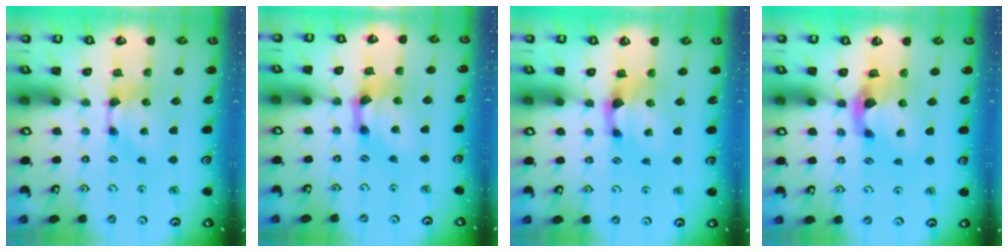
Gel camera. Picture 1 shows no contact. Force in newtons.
{"total": 2.4, "press": 1.6, "slide": 1.8}
{"total": 1.9, "press": 1.3, "slide": 1.4}
{"total": 2.8, "press": 2.5, "slide": 1.3}